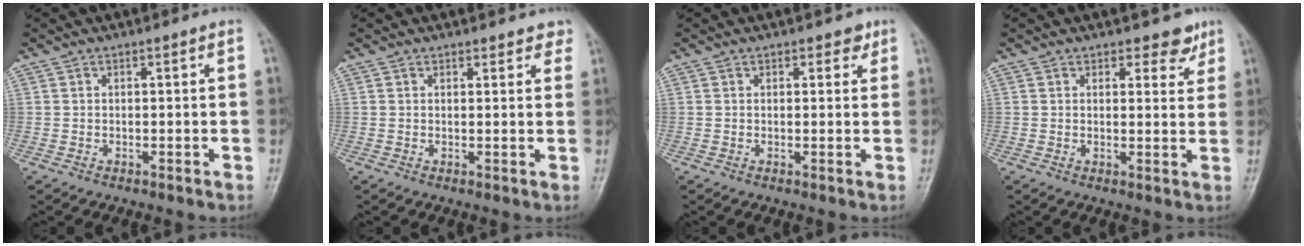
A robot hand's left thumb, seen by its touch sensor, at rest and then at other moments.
{"total": 2.8, "force": [2.4, 1.4, 0.6], "torque": [0.026, -0.009, 0.018]}
{"total": 2.1, "force": [1.3, 1.4, 1.0], "torque": [0.008, -0.004, 0.012]}
{"total": 3.9, "force": [3.0, 2.2, 1.2], "torque": [0.014, -0.019, 0.035]}